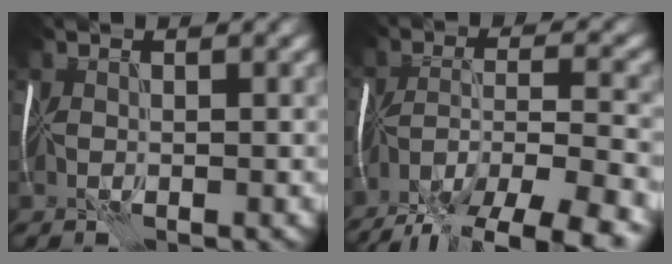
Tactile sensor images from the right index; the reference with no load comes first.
{"total": 13.8, "force": [-10.7, 4.5, 7.4], "torque": [-0.129, -0.017, -0.150]}